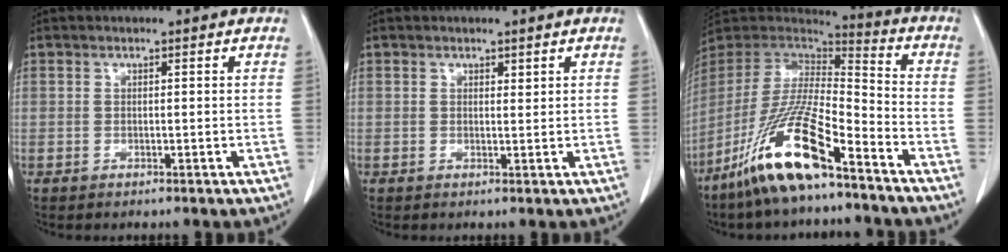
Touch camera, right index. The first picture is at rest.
{"total": 0.7, "force": [0.5, 0.3, 0.3], "torque": [-0.004, -0.005, 0.008]}
{"total": 17.6, "force": [-11.6, 2.3, 13.0], "torque": [-0.281, -0.030, -0.221]}